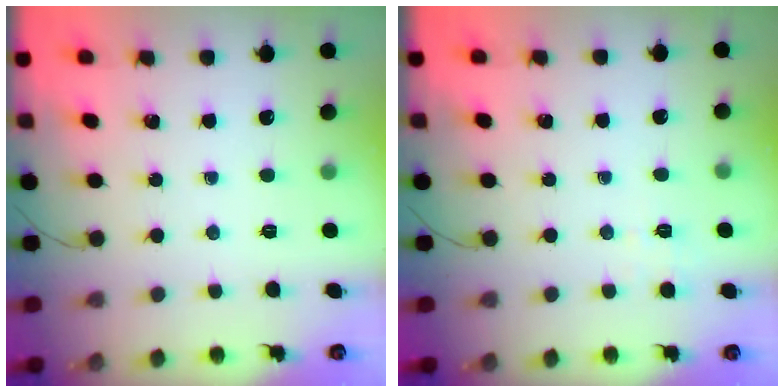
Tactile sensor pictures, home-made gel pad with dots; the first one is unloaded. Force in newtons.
{"total": 2.2, "press": 1.7, "slide": 1.5}